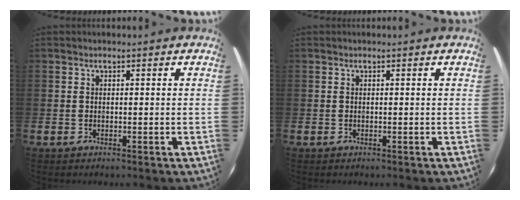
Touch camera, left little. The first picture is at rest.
{"total": 0.0}